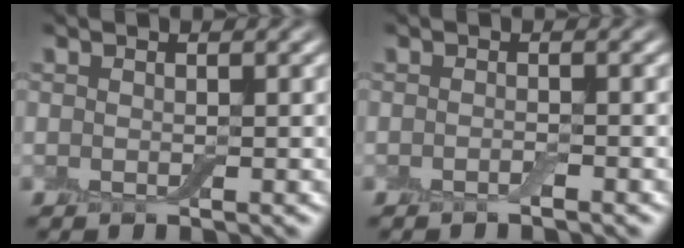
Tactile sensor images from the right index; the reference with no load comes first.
{"total": 0.5, "force": [-0.5, 0.0, 0.3], "torque": [-0.008, 0.001, -0.010]}